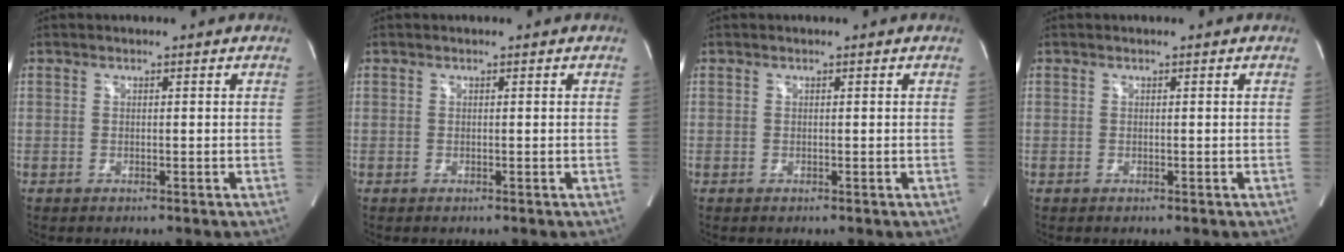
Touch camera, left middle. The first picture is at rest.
{"total": 0.0}
{"total": 0.0}
{"total": 0.0}